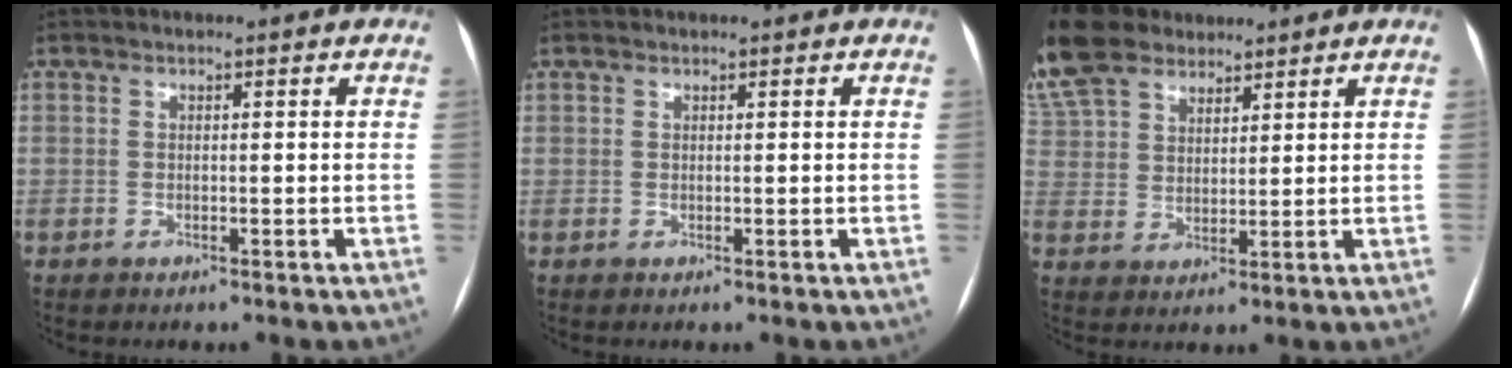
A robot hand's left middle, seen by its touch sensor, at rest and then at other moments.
{"total": 1.8, "force": [-0.4, -1.2, -1.2], "torque": [0.024, -0.007, -0.005]}
{"total": 12.7, "force": [10.4, 5.8, 4.7], "torque": [-0.131, 0.033, 0.199]}